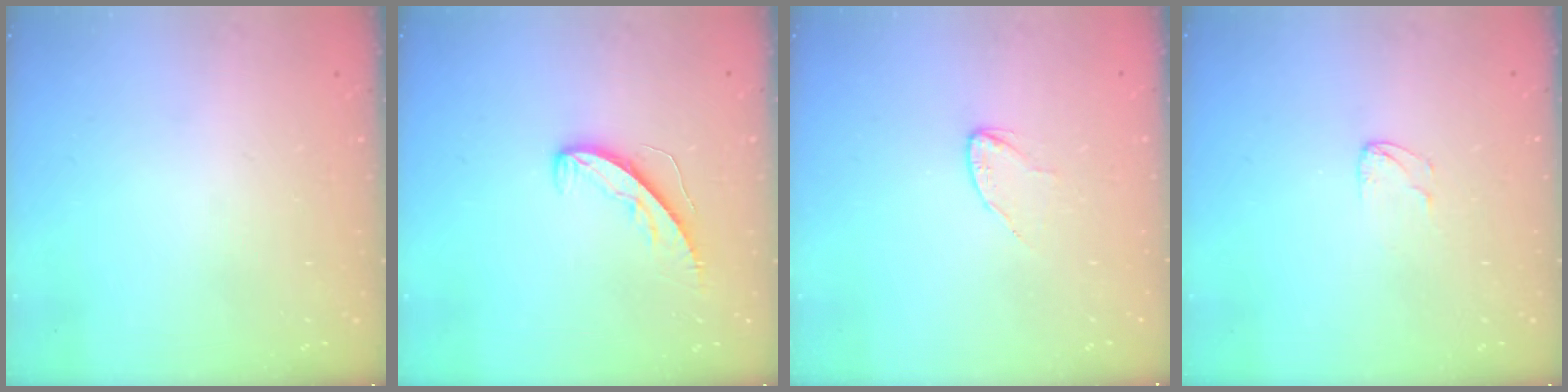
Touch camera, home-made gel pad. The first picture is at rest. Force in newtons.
{"total": 6.8, "press": 6.8, "slide": 0.5}
{"total": 3.5, "press": 3.5, "slide": 0.3}
{"total": 4.1, "press": 4.1, "slide": 0.3}